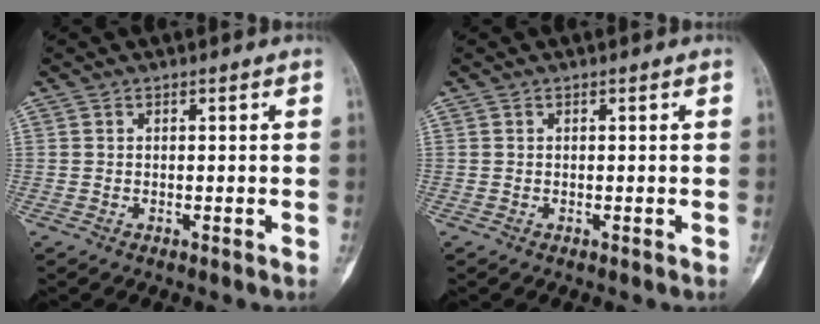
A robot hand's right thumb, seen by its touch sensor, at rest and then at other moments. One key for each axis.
{"total": 0.0}